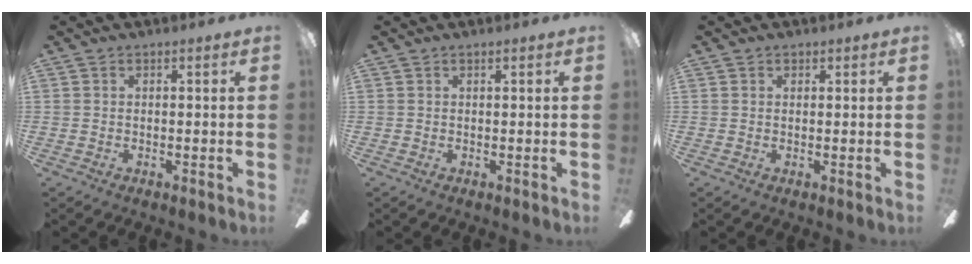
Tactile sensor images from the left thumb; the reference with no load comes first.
{"total": 0.0}
{"total": 0.7, "force": [0.4, 0.5, 0.2], "torque": [0.004, -0.002, 0.006]}